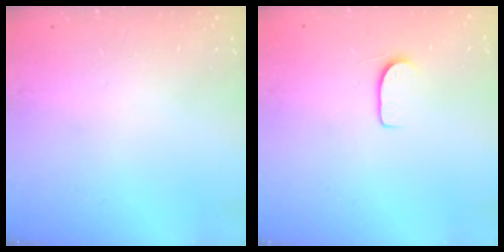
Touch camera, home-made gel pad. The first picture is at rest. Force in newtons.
{"total": 5.9, "press": 5.9, "slide": 0.5}